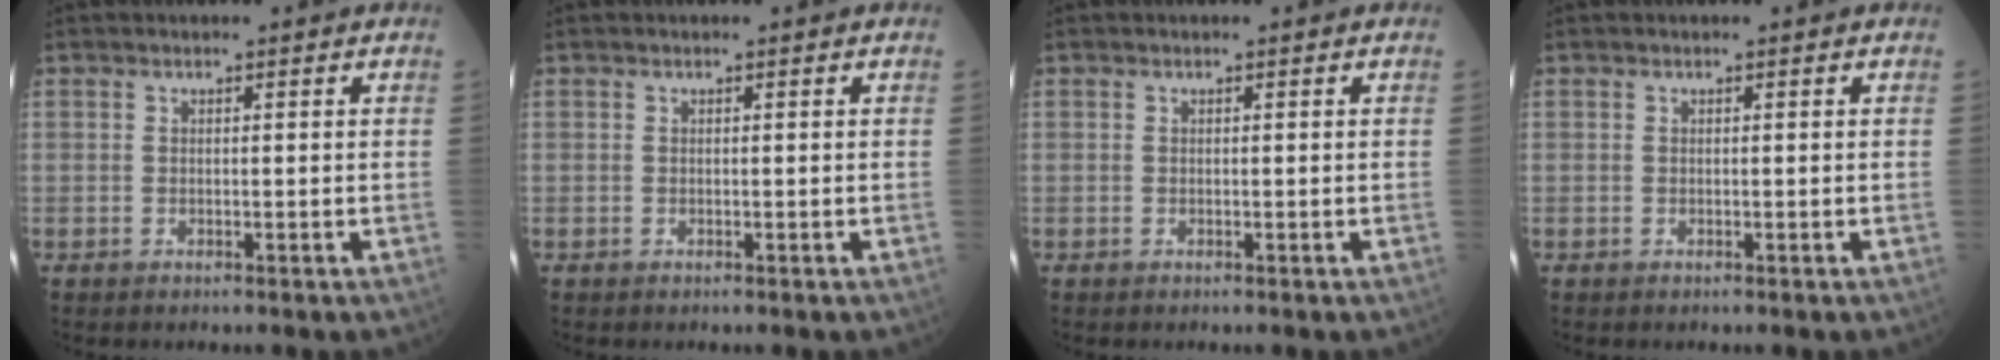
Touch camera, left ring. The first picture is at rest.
{"total": 0.0}
{"total": 0.0}
{"total": 0.0}